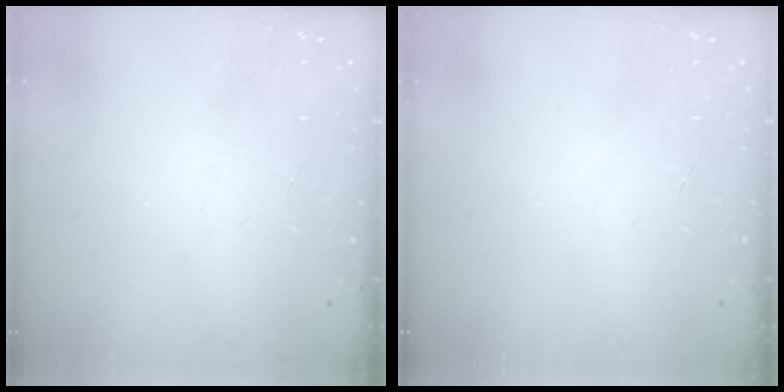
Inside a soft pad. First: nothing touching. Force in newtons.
{"total": 0.0}